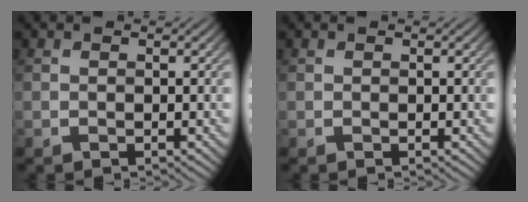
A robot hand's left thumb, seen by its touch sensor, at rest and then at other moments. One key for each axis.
{"total": 0.0}